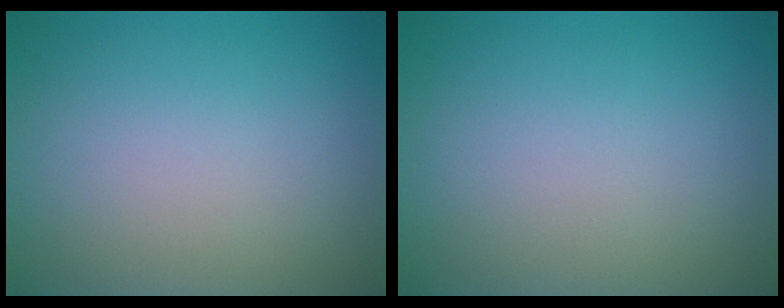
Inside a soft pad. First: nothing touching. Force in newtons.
{"total": 0.0}